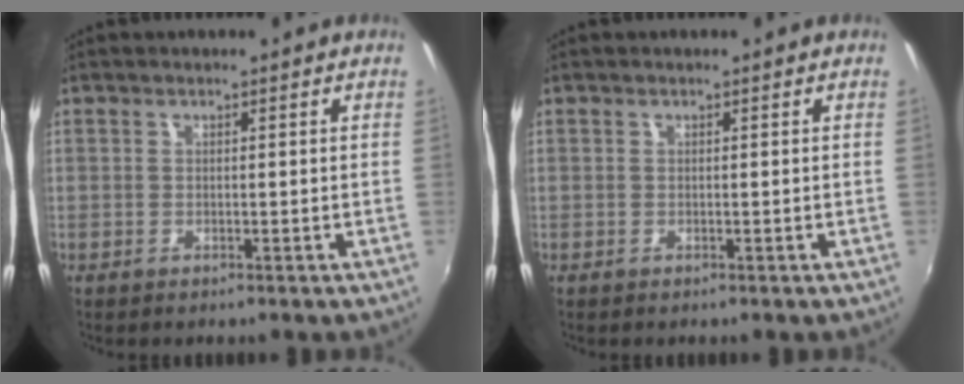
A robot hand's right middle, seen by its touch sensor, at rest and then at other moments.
{"total": 0.0}